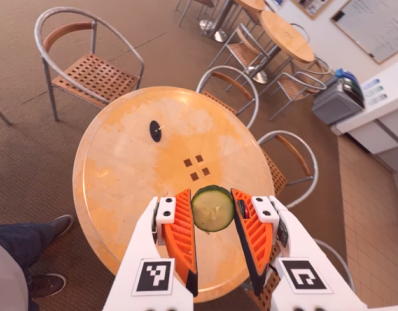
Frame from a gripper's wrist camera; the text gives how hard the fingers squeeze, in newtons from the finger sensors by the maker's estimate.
{"total": 8.2, "left": 8.3, "right": 8.1}